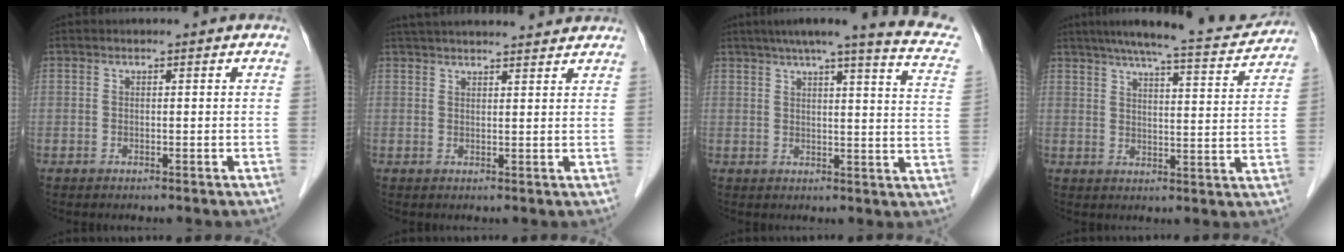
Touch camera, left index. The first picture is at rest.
{"total": 15.3, "force": [14.2, 1.7, 5.4], "torque": [-0.086, 0.045, 0.195]}
{"total": 16.9, "force": [13.1, 0.9, 10.7], "torque": [-0.147, -0.006, 0.141]}
{"total": 16.5, "force": [14.9, 1.4, 7.0], "torque": [-0.102, -0.001, 0.193]}